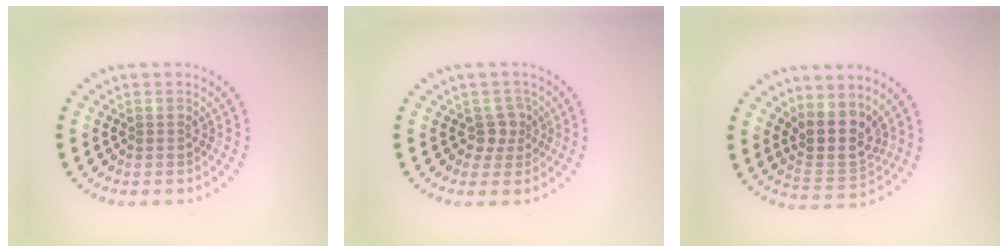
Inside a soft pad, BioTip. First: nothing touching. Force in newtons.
{"total": 1.9, "press": 1.4, "slide": 1.2}
{"total": 3.7, "press": 2.9, "slide": 2.3}